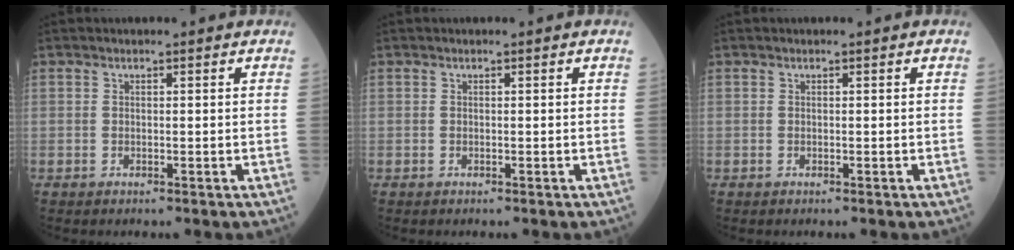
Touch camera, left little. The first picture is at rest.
{"total": 0.0}
{"total": 0.0}